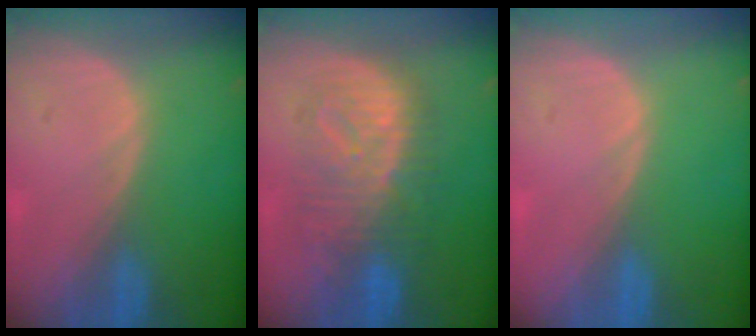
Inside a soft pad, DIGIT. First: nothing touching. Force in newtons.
{"total": 8.9, "press": 8.9, "slide": 0.3}
{"total": 0.0}